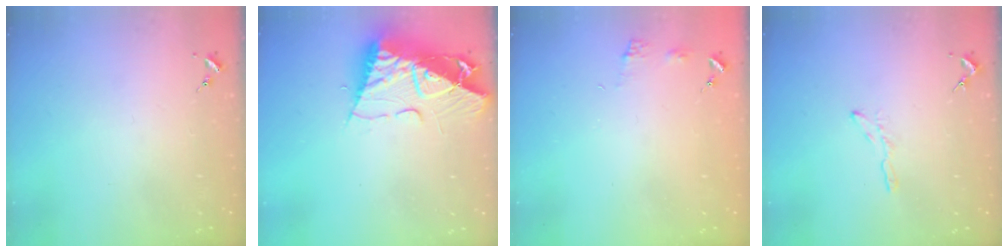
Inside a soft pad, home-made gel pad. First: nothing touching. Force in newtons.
{"total": 13.6, "press": 13.6, "slide": 1.1}
{"total": 5.1, "press": 5.0, "slide": 0.7}
{"total": 3.8, "press": 3.7, "slide": 0.4}